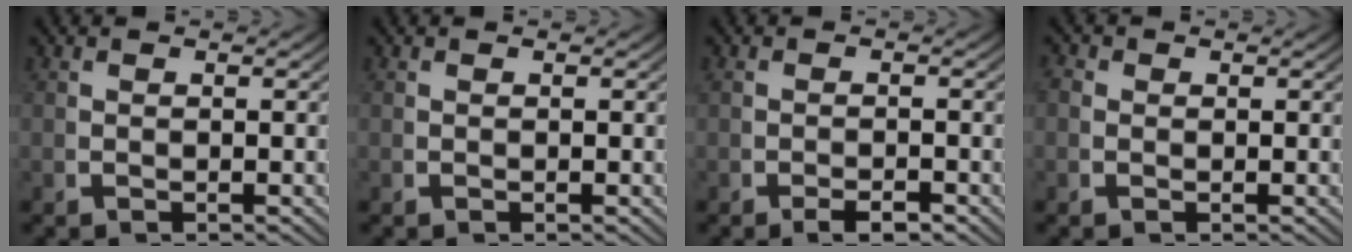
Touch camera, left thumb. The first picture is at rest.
{"total": 0.0}
{"total": 1.8, "force": [-1.3, 0.7, 1.0], "torque": [-0.014, -0.004, -0.023]}
{"total": 1.2, "force": [0.1, 1.2, 0.3], "torque": [-0.008, -0.006, 0.000]}